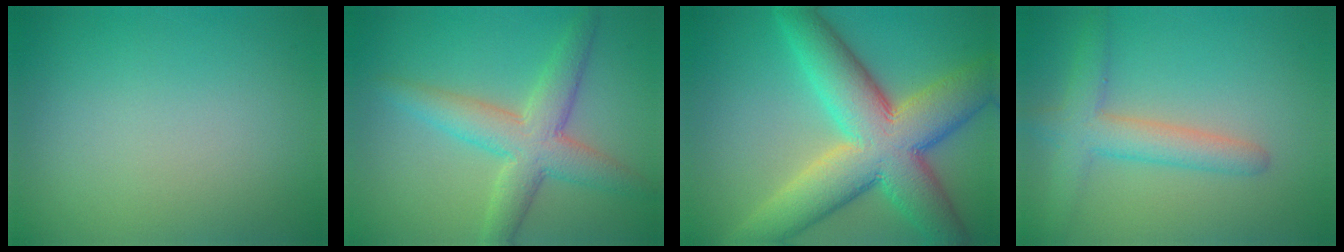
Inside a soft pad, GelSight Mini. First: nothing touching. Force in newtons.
{"total": 5.4, "press": 5.4, "slide": 0.2}
{"total": 12.0, "press": 12.0, "slide": 0.7}
{"total": 4.0, "press": 4.0, "slide": 0.3}